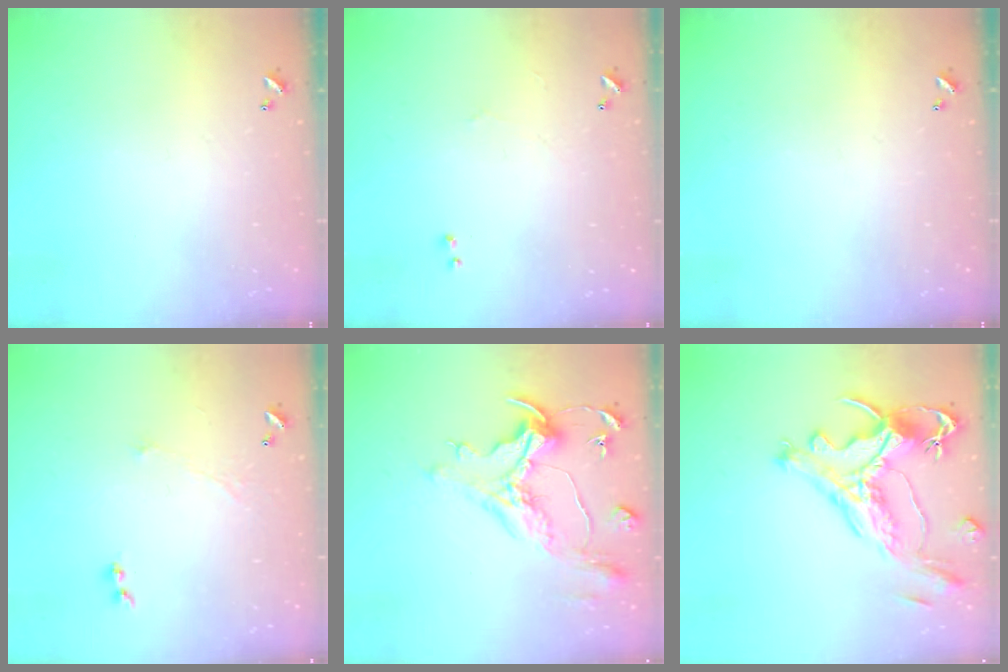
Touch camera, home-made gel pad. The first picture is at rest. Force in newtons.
{"total": 1.0, "press": 0.5, "slide": 0.8}
{"total": 0.0}
{"total": 1.2, "press": 0.7, "slide": 1.0}
{"total": 1.5, "press": 0.8, "slide": 1.2}
{"total": 2.1, "press": 1.6, "slide": 1.3}